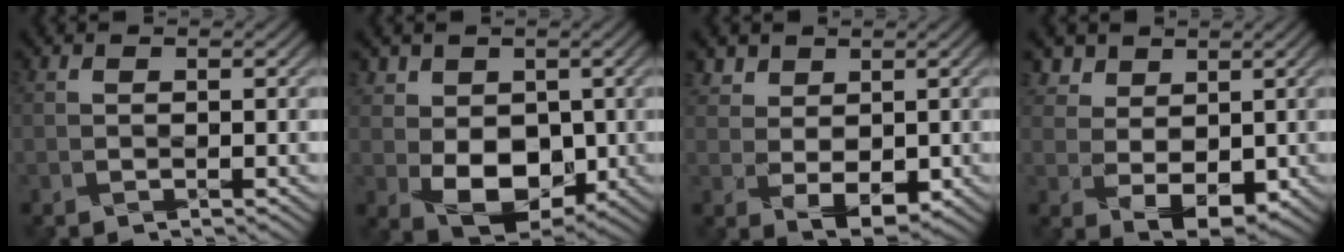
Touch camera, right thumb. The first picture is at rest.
{"total": 7.2, "force": [0.5, 5.8, 4.3], "torque": [-0.092, -0.015, 0.013]}
{"total": 4.1, "force": [1.6, 3.1, 2.2], "torque": [-0.052, -0.008, 0.036]}
{"total": 5.0, "force": [2.3, 3.6, 2.5], "torque": [-0.054, -0.007, 0.052]}